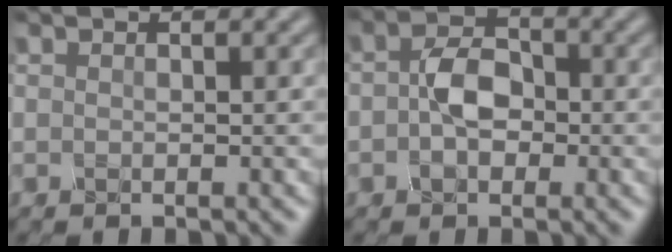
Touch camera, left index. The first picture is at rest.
{"total": 3.4, "force": [-0.5, 2.3, 2.5], "torque": [-0.050, 0.003, -0.015]}